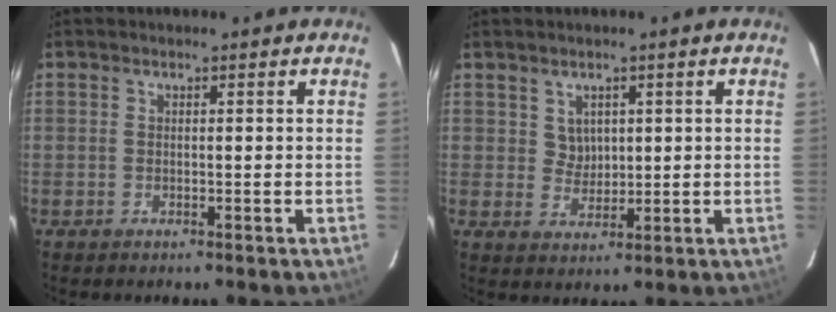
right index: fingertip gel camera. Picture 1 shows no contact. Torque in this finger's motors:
{"motor_torque": [0.00, 0.12, -0.04, -0.01]}